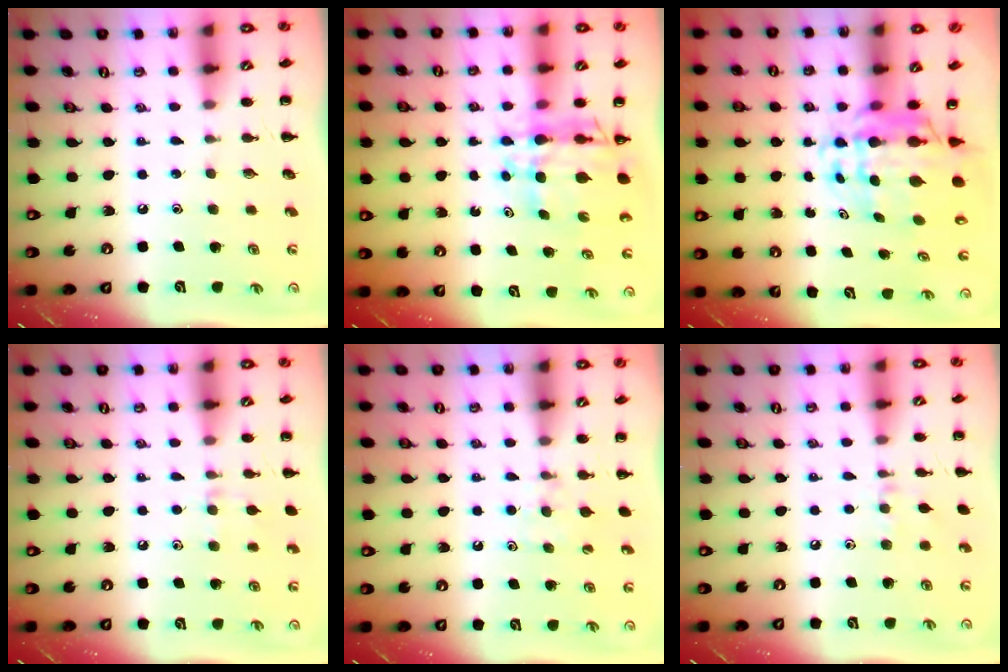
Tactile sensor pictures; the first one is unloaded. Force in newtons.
{"total": 9.1, "press": 8.5, "slide": 3.2}
{"total": 9.2, "press": 8.8, "slide": 2.8}
{"total": 7.4, "press": 6.9, "slide": 2.5}
{"total": 5.7, "press": 5.4, "slide": 1.9}
{"total": 6.0, "press": 5.7, "slide": 1.9}